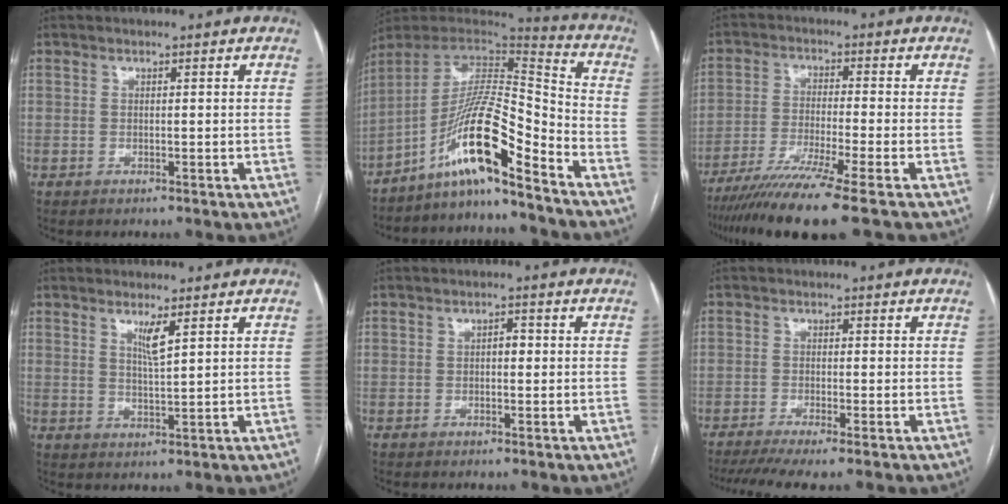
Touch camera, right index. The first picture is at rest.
{"total": 15.1, "force": [-10.1, 0.4, 11.2], "torque": [-0.203, 0.013, -0.180]}
{"total": 10.9, "force": [-8.1, -1.9, 6.9], "torque": [-0.115, -0.036, -0.136]}
{"total": 3.1, "force": [1.7, -0.1, 2.6], "torque": [-0.050, -0.010, 0.033]}
{"total": 1.4, "force": [0.0, 0.8, 1.2], "torque": [-0.014, 0.005, -0.002]}
{"total": 6.7, "force": [-5.2, -0.1, 4.2], "torque": [-0.067, -0.011, -0.085]}